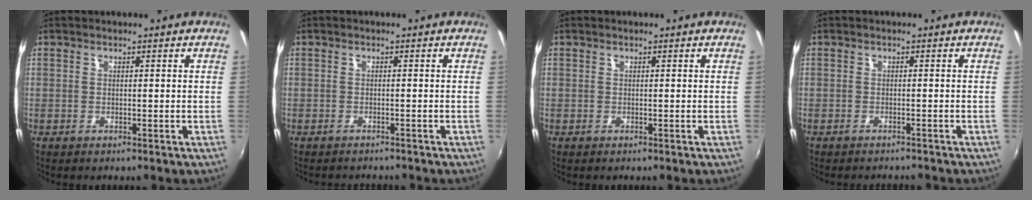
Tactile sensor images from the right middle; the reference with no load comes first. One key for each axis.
{"total": 2.6, "fx": -2.4, "fy": 0.5, "fz": 0.6, "tx": -0.019, "ty": -0.013, "tz": -0.039}
{"total": 0.0}
{"total": 2.9, "fx": -2.8, "fy": 0.6, "fz": 0.8, "tx": -0.024, "ty": -0.013, "tz": -0.043}